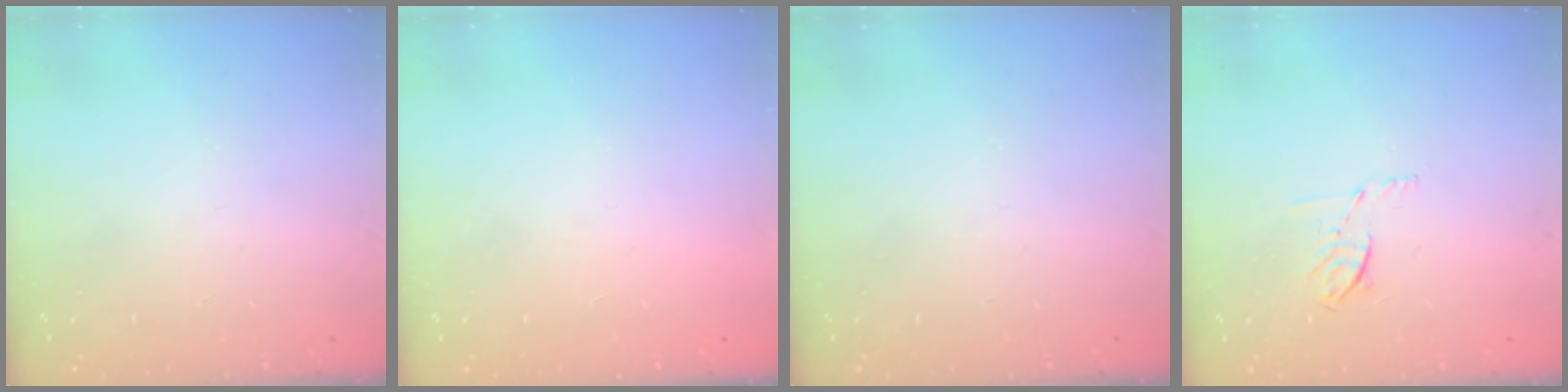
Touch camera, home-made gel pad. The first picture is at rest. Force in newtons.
{"total": 1.5, "press": 1.5, "slide": 0.1}
{"total": 0.0}
{"total": 5.7, "press": 5.6, "slide": 1.2}